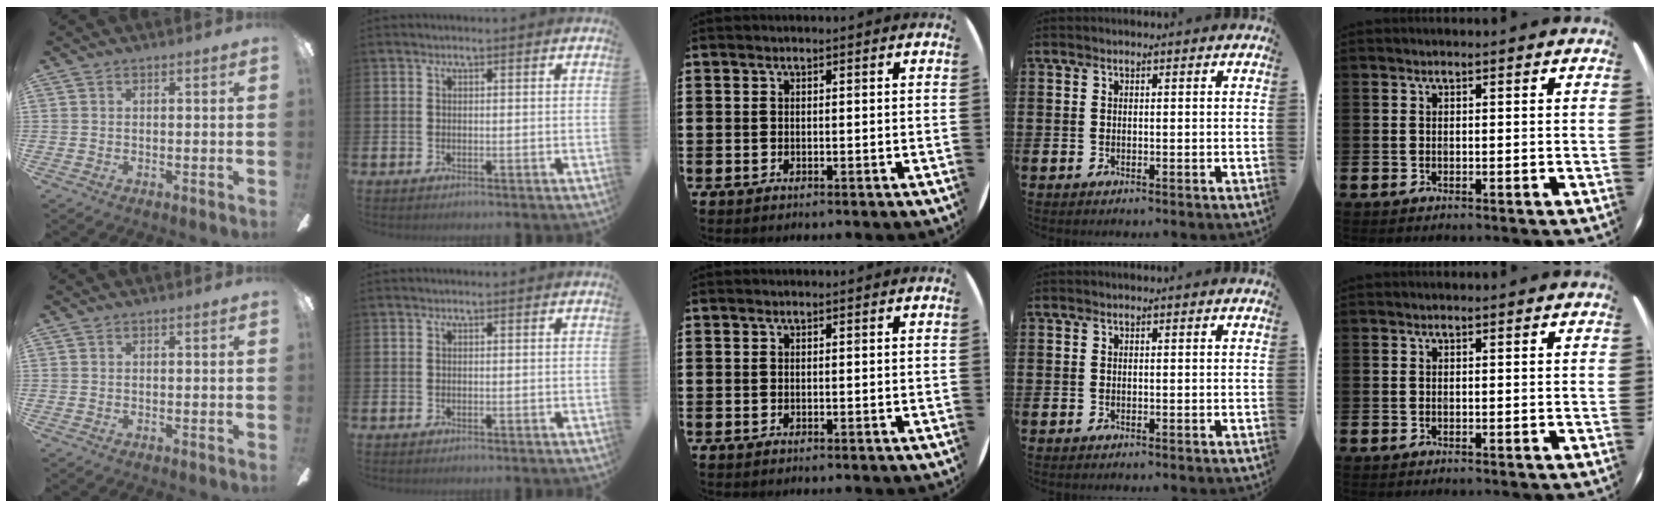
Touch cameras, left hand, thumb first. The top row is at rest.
{}